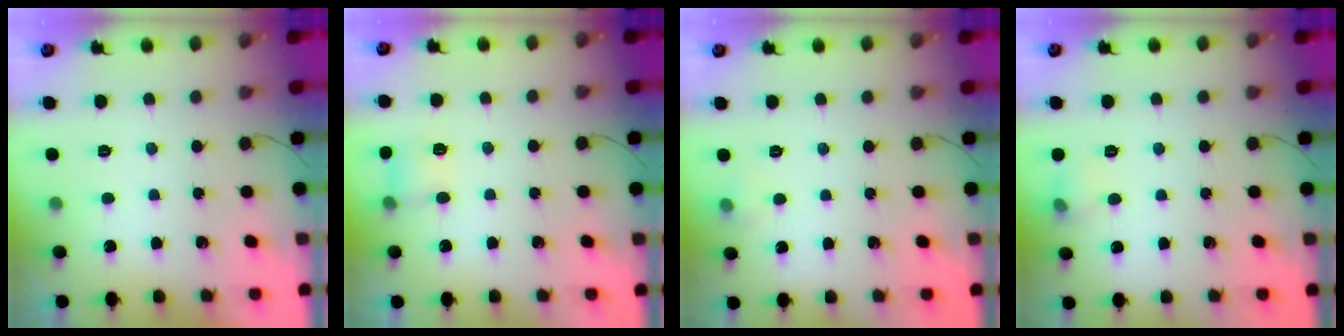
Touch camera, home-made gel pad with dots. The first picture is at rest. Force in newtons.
{"total": 4.2, "press": 4.0, "slide": 1.1}
{"total": 7.5, "press": 3.4, "slide": 6.7}
{"total": 5.7, "press": 5.4, "slide": 1.8}